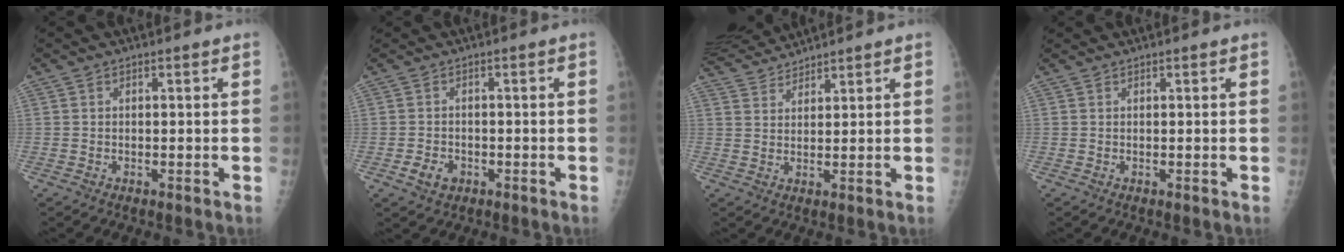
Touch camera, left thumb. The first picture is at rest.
{"total": 2.7, "force": [-1.1, 2.2, 1.2], "torque": [-0.011, 0.003, -0.012]}
{"total": 6.0, "force": [5.9, 0.2, 0.3], "torque": [-0.004, 0.001, 0.116]}
{"total": 0.0}